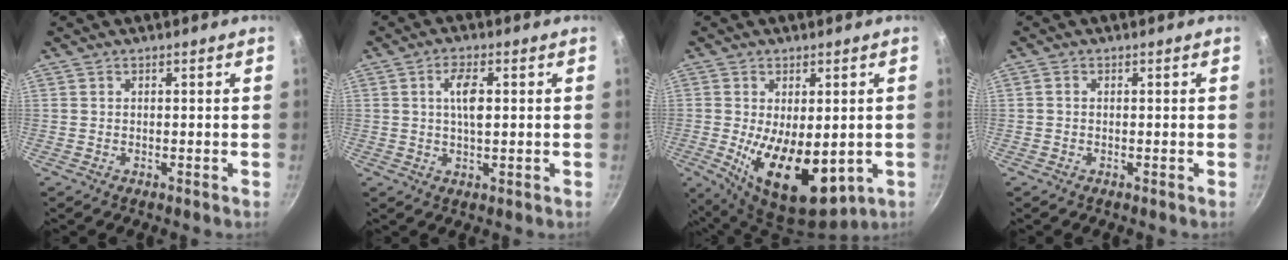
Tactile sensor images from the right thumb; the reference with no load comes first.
{"total": 5.2, "force": [0.9, 2.0, 4.7], "torque": [-0.085, 0.005, 0.016]}
{"total": 15.2, "force": [-2.2, 7.9, 12.9], "torque": [-0.193, -0.024, -0.015]}
{"total": 0.6, "force": [-0.1, 0.5, 0.3], "torque": [-0.005, 0.004, -0.003]}